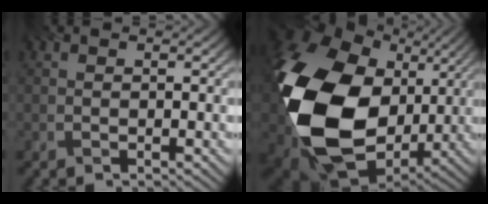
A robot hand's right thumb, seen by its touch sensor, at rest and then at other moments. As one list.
[{"total": 21.3, "force": [0.8, 15.9, 14.2], "torque": [-0.374, -0.040, 0.037]}]